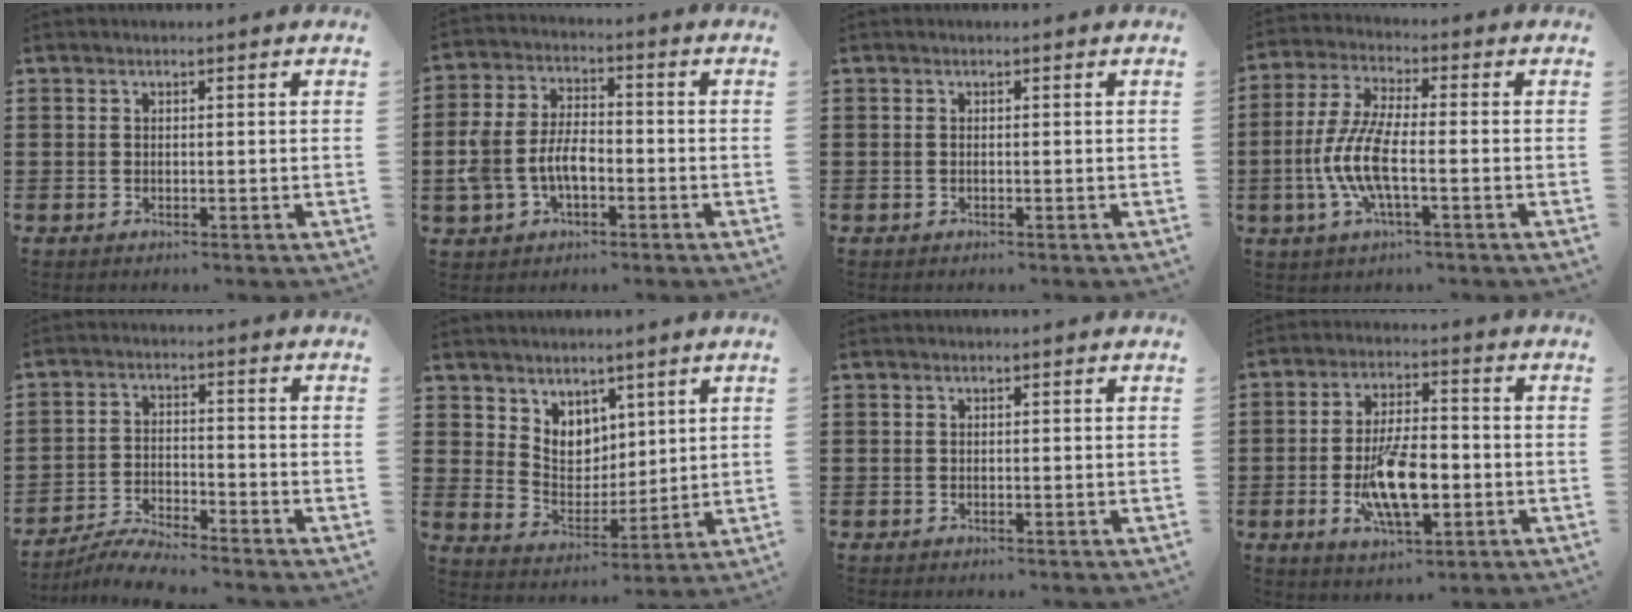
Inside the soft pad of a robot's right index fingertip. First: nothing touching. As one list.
[{"total": 7.0, "force": [-2.0, 4.2, 5.2], "torque": [-0.136, -0.001, -0.047]}, {"total": 0.0}, {"total": 8.6, "force": [-2.3, 2.7, 7.9], "torque": [-0.189, -0.015, -0.053]}, {"total": 4.6, "force": [-4.6, 0.1, 0.9], "torque": [-0.024, 0.001, -0.093]}, {"total": 5.9, "force": [4.3, 4.1, 0.4], "torque": [-0.036, -0.011, 0.083]}, {"total": 0.0}, {"total": 10.7, "force": [-2.9, 4.4, 9.4], "torque": [-0.190, -0.006, -0.048]}]